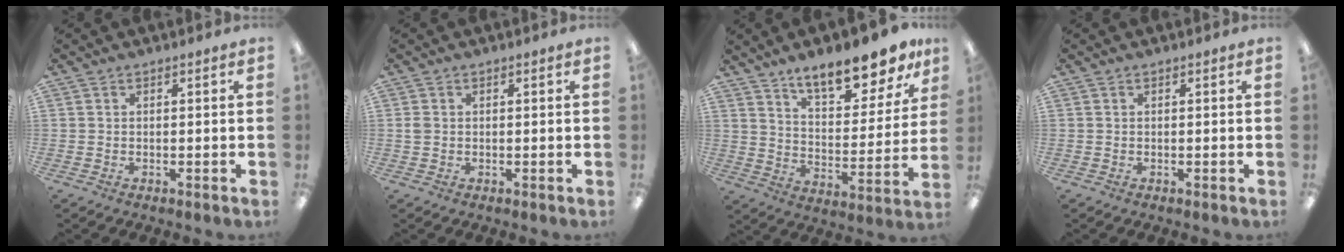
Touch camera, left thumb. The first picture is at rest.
{"total": 1.3, "force": [0.1, 1.0, 0.8], "torque": [-0.016, 0.004, 0.000]}
{"total": 14.6, "force": [12.1, 4.5, 6.9], "torque": [-0.100, -0.081, 0.208]}
{"total": 0.0}